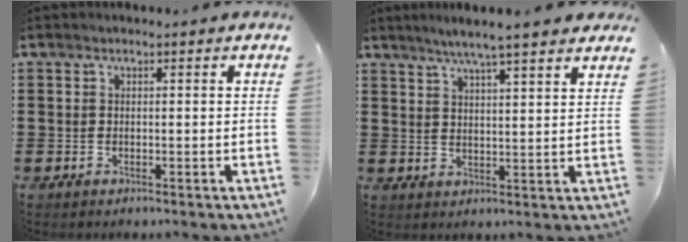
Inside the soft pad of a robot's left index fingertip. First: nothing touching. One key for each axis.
{"total": 4.8, "fx": 4.0, "fy": -0.4, "fz": 2.6, "tx": -0.063, "ty": -0.012, "tz": 0.069}